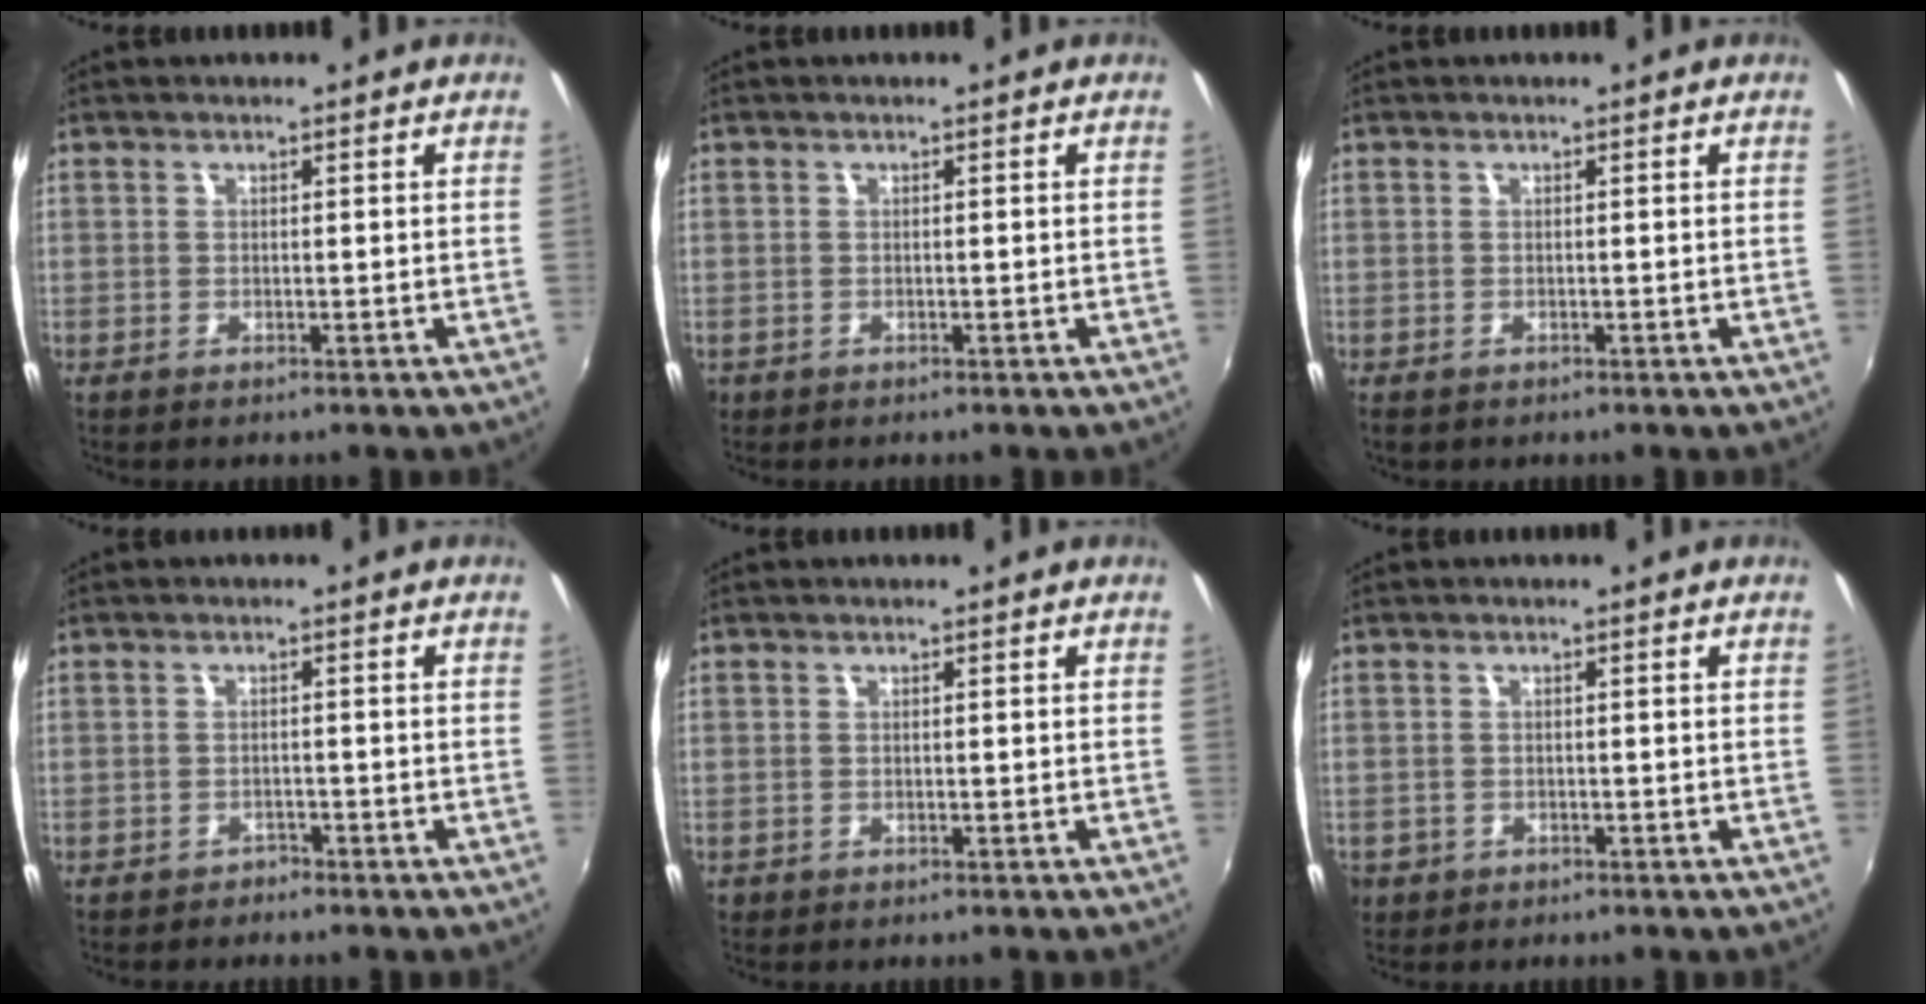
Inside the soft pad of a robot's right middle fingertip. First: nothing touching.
{"total": 0.8, "force": [-0.4, 0.7, 0.2], "torque": [-0.005, -0.004, -0.006]}
{"total": 0.9, "force": [-0.6, 0.6, 0.4], "torque": [-0.010, -0.003, -0.009]}
{"total": 1.5, "force": [-1.4, 0.6, -0.1], "torque": [-0.003, 0.002, -0.021]}
{"total": 0.6, "force": [-0.3, 0.5, 0.1], "torque": [-0.001, -0.003, -0.005]}
{"total": 3.6, "force": [-1.3, 3.1, 1.3], "torque": [-0.034, -0.006, -0.017]}